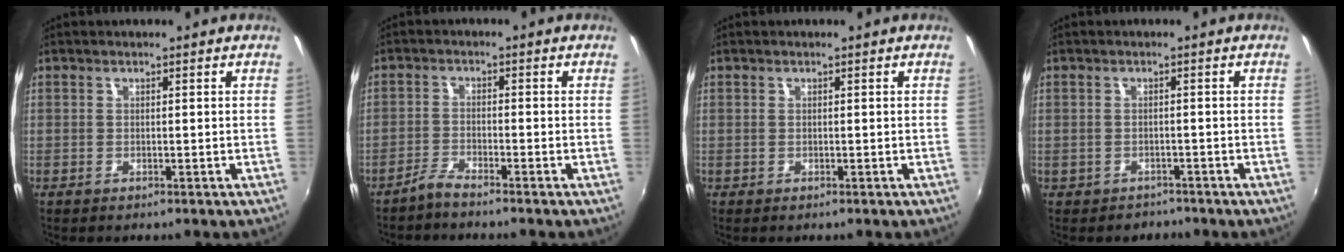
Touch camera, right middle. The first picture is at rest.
{"total": 2.4, "force": [-2.3, -0.5, 0.5], "torque": [-0.023, -0.002, -0.048]}
{"total": 0.0}
{"total": 2.2, "force": [-1.7, 1.4, -0.2], "torque": [-0.005, 0.000, -0.023]}